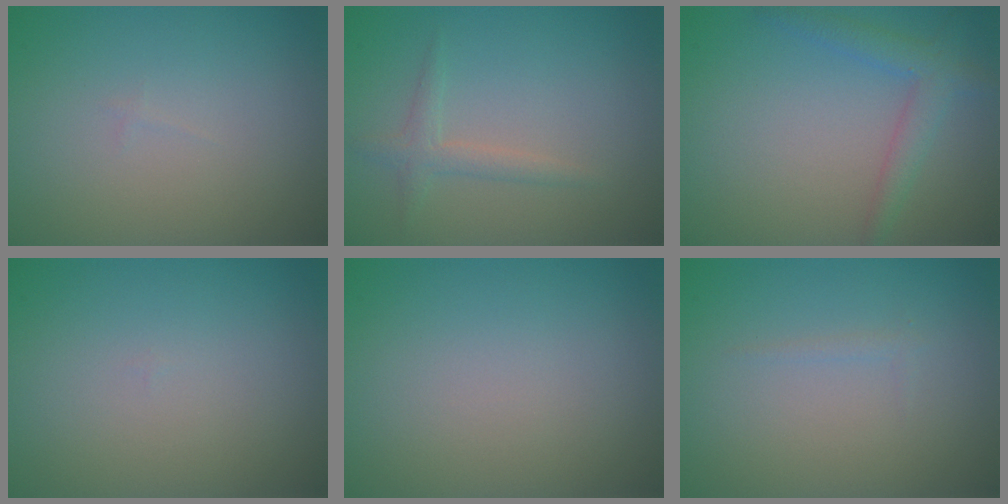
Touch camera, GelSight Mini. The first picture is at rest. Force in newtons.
{"total": 1.6, "press": 1.6, "slide": 0.1}
{"total": 2.7, "press": 2.7, "slide": 0.1}
{"total": 0.0}
{"total": 0.0}
{"total": 0.6, "press": 0.5, "slide": 0.1}